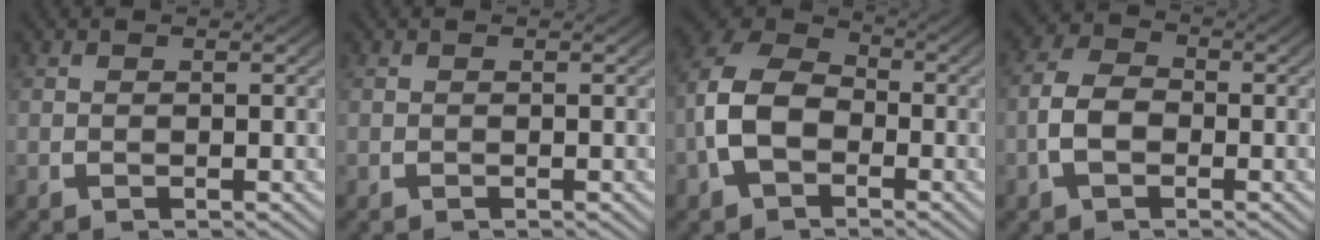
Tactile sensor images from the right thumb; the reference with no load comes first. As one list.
[{"total": 0.0}, {"total": 9.4, "force": [-0.9, 7.1, 6.0], "torque": [-0.131, -0.021, -0.011]}, {"total": 4.5, "force": [-0.9, 3.2, 3.1], "torque": [-0.063, -0.011, -0.017]}]